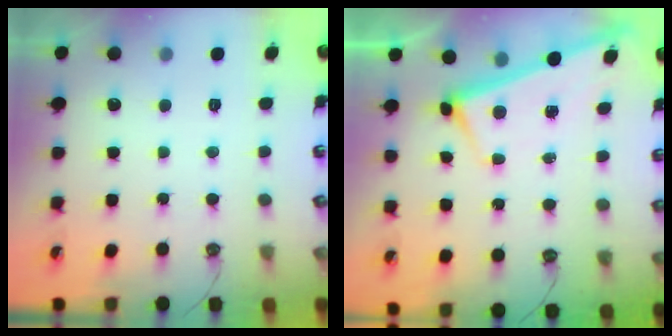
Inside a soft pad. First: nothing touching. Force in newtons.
{"total": 2.8, "press": 2.8, "slide": 0.3}